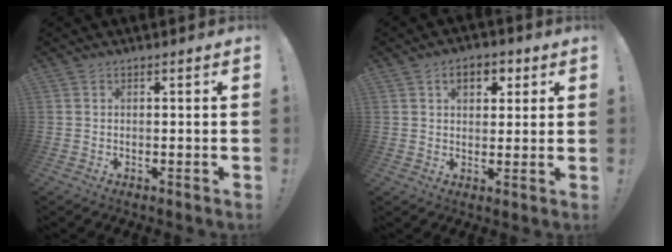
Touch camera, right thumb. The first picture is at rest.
{"total": 6.9, "force": [2.7, 4.5, 4.4], "torque": [-0.056, 0.001, 0.044]}